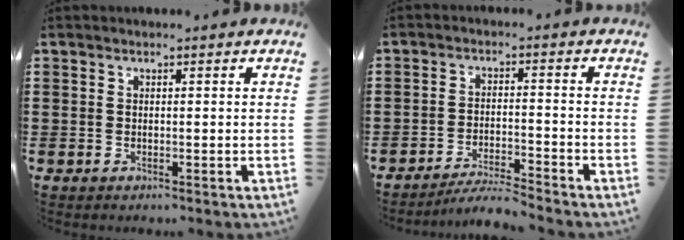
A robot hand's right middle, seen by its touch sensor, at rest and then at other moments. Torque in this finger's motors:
{"motor_torque": [0.03, 0.02, 0.00, 0.02]}